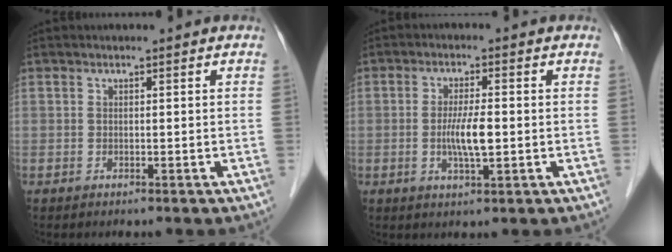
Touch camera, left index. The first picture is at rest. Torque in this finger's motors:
{"motor_torque": [0.91, 0.79, 0.30, 0.09]}